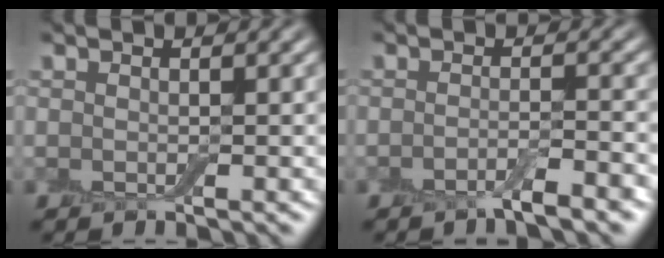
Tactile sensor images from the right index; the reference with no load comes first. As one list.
[{"total": 2.5, "force": [-1.5, 0.4, 1.9], "torque": [-0.029, 0.002, -0.035]}]